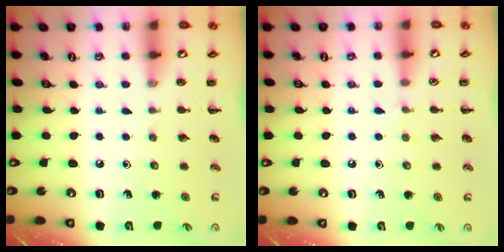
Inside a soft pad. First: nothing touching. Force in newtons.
{"total": 2.9, "press": 2.8, "slide": 1.0}